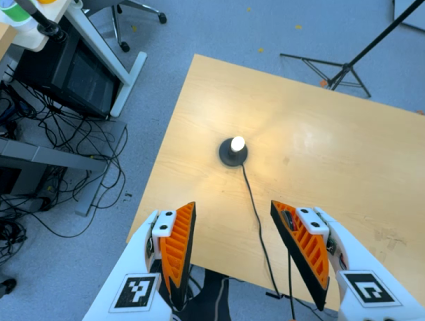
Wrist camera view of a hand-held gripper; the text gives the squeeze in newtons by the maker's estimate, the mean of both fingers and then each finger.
{"total": 0.0}